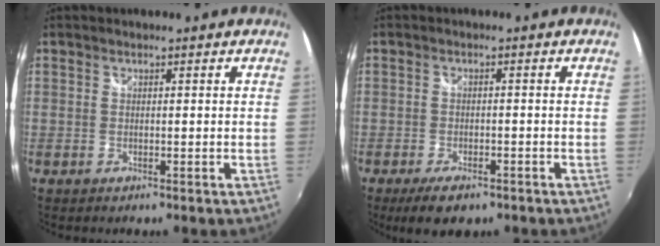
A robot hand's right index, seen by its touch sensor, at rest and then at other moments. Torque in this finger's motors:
{"motor_torque": [-0.04, -0.07, -0.10, -0.08]}